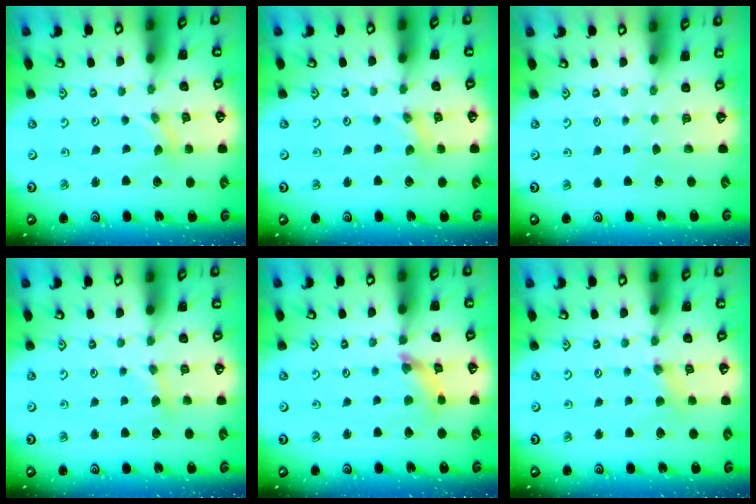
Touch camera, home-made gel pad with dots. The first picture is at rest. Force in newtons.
{"total": 0.7, "press": 0.7, "slide": 0.2}
{"total": 0.0}
{"total": 2.9, "press": 2.9, "slide": 0.4}
{"total": 5.3, "press": 5.3, "slide": 0.6}
{"total": 2.4, "press": 2.4, "slide": 0.5}